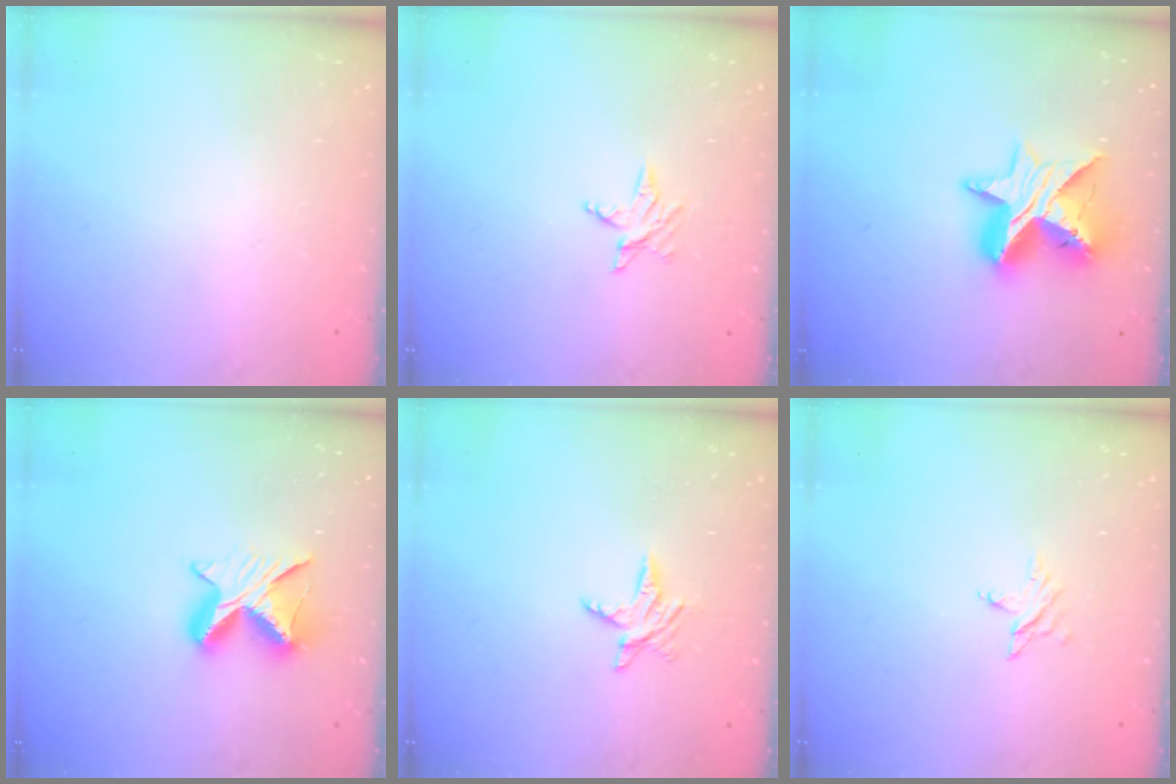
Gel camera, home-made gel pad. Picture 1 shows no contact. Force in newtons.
{"total": 3.4, "press": 3.3, "slide": 0.5}
{"total": 14.5, "press": 14.5, "slide": 1.3}
{"total": 9.7, "press": 9.6, "slide": 1.2}
{"total": 5.6, "press": 5.6, "slide": 0.4}
{"total": 2.8, "press": 2.8, "slide": 0.1}